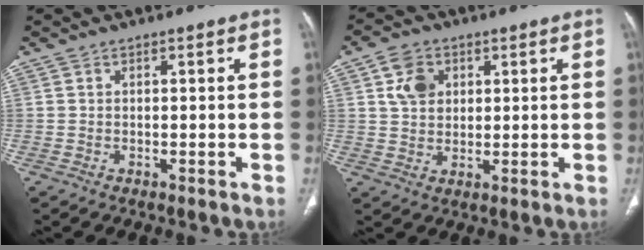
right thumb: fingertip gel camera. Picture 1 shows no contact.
{"total": 6.4, "force": [2.2, 4.9, 3.4], "torque": [-0.041, -0.006, 0.040]}